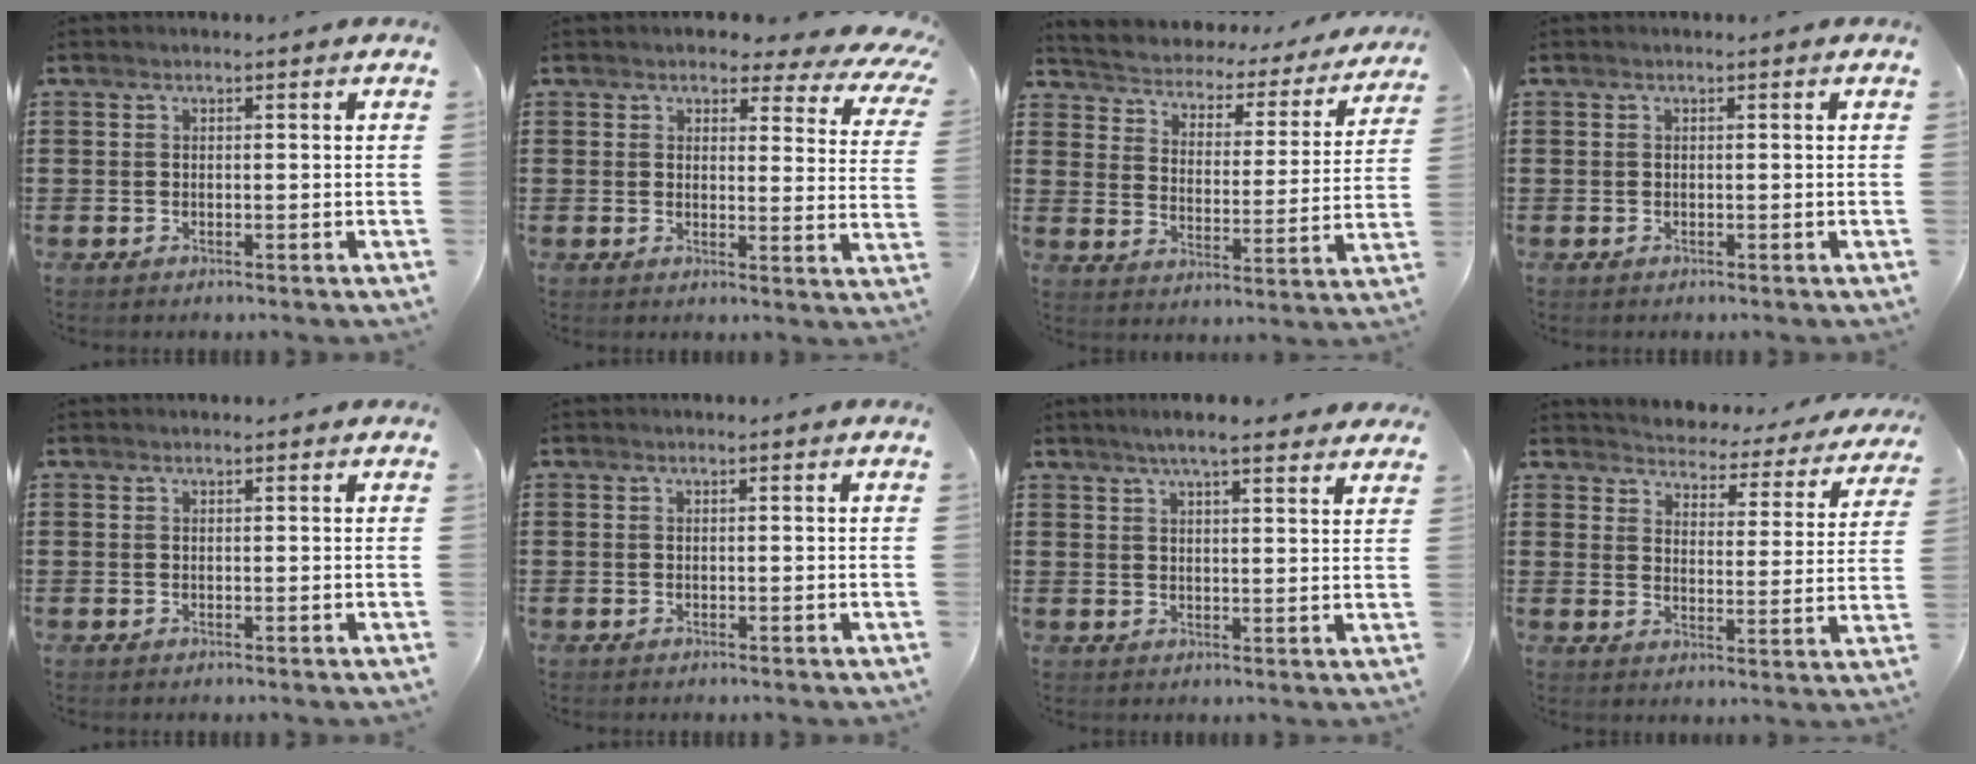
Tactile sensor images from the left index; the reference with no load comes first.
{"total": 3.6, "force": [2.9, 1.1, 1.7], "torque": [-0.034, -0.021, 0.045]}
{"total": 2.1, "force": [1.9, 0.7, 0.1], "torque": [-0.022, -0.028, 0.020]}
{"total": 0.0}
{"total": 0.0}
{"total": 0.0}
{"total": 4.8, "force": [3.9, 0.4, 2.8], "torque": [-0.063, -0.005, 0.070]}
{"total": 3.2, "force": [3.2, 0.1, -0.2], "torque": [-0.014, -0.040, 0.046]}